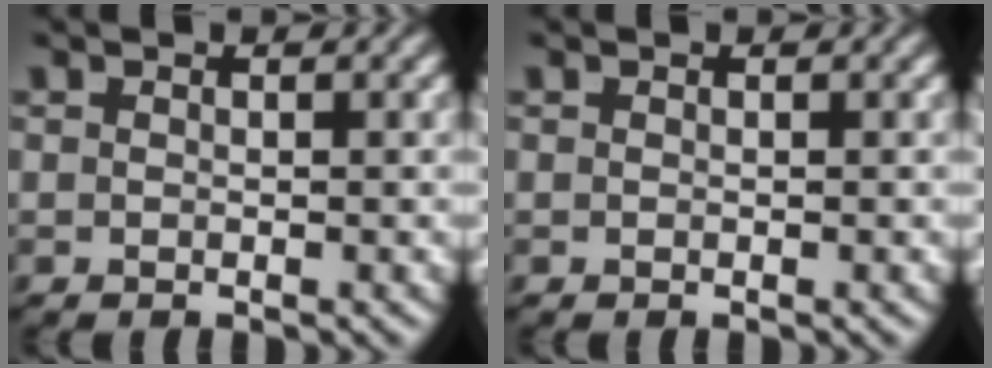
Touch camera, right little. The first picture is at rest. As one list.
[{"total": 0.0}]